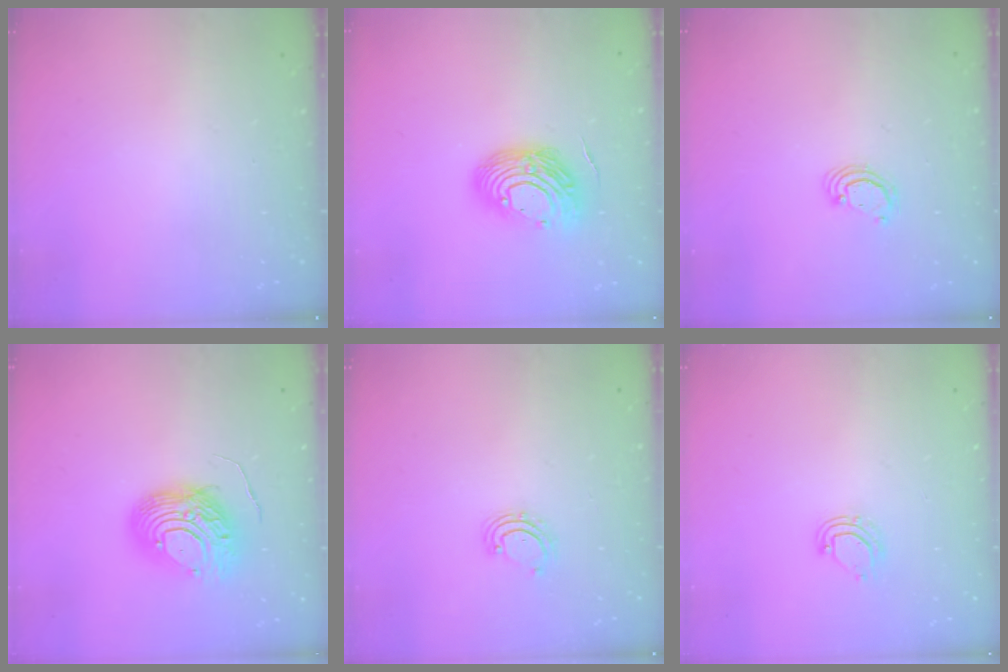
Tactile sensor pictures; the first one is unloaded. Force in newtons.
{"total": 13.3, "press": 13.1, "slide": 2.3}
{"total": 2.5, "press": 2.5, "slide": 0.2}
{"total": 12.3, "press": 12.3, "slide": 1.1}
{"total": 3.3, "press": 3.3, "slide": 0.3}
{"total": 6.5, "press": 6.5, "slide": 1.1}